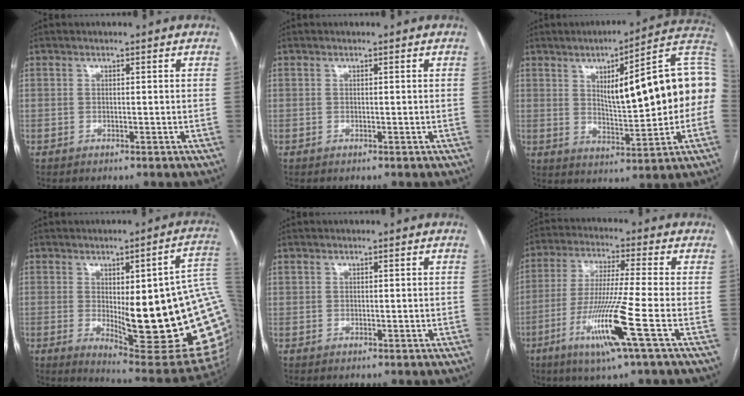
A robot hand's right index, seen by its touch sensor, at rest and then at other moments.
{"total": 0.0}
{"total": 19.1, "force": [2.0, 3.4, 18.7], "torque": [-0.258, 0.032, 0.031]}
{"total": 26.0, "force": [0.3, 4.6, 25.6], "torque": [-0.250, -0.009, 0.016]}
{"total": 0.6, "force": [0.2, 0.5, 0.2], "torque": [0.000, 0.005, 0.005]}
{"total": 12.7, "force": [-4.9, -1.4, 11.6], "torque": [-0.232, -0.026, -0.096]}